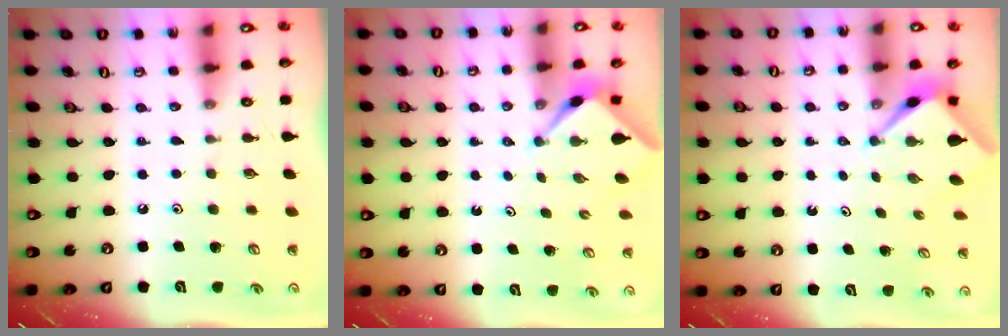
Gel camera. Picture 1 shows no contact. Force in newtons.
{"total": 2.3, "press": 2.3, "slide": 0.3}
{"total": 2.7, "press": 2.7, "slide": 0.2}